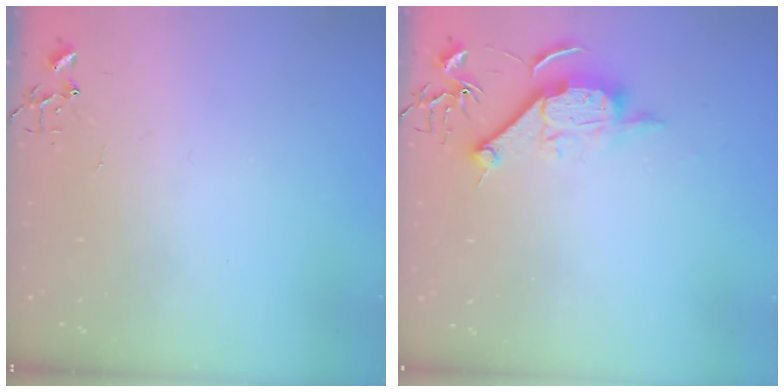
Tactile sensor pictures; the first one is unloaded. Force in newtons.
{"total": 10.6, "press": 10.6, "slide": 0.3}